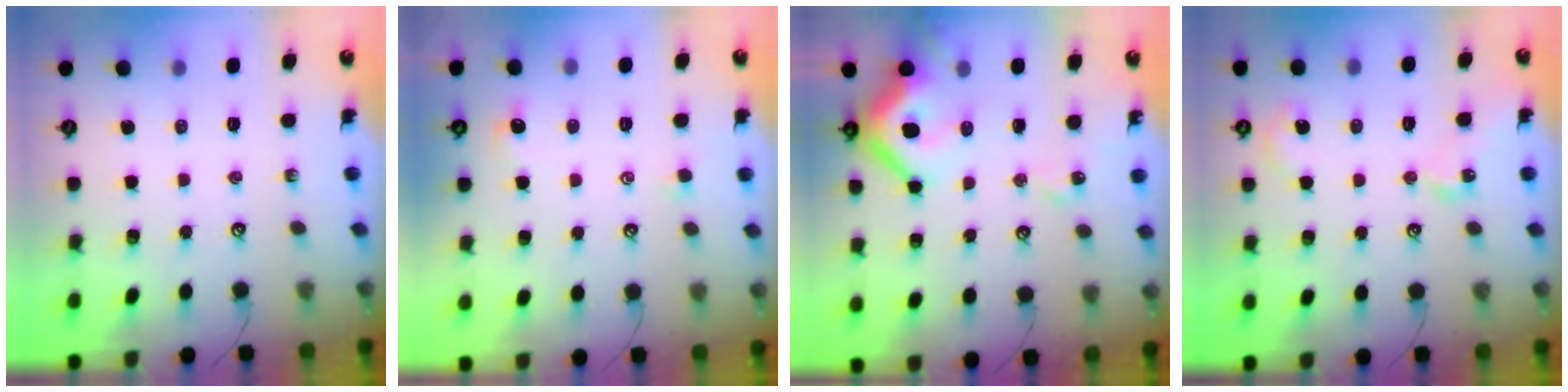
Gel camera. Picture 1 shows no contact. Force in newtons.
{"total": 1.0, "press": 0.8, "slide": 0.6}
{"total": 15.0, "press": 14.9, "slide": 1.6}
{"total": 8.4, "press": 8.4, "slide": 0.6}